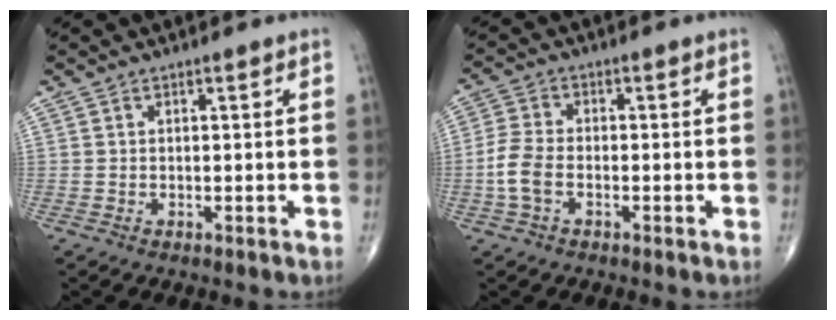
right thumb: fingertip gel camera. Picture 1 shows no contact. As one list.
[{"total": 5.5, "force": [-1.6, 3.2, 4.2], "torque": [-0.101, 0.013, -0.038]}]